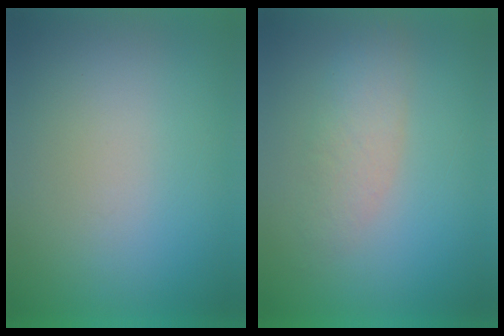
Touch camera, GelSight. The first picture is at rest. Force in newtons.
{"total": 2.9}